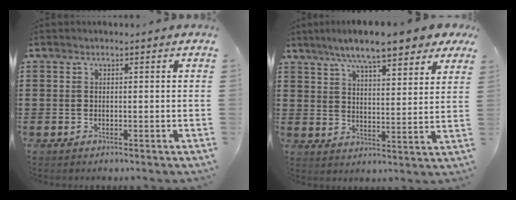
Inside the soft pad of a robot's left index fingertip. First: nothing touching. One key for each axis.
{"total": 8.6, "fx": 7.2, "fy": 1.1, "fz": 4.6, "tx": -0.104, "ty": -0.019, "tz": 0.126}